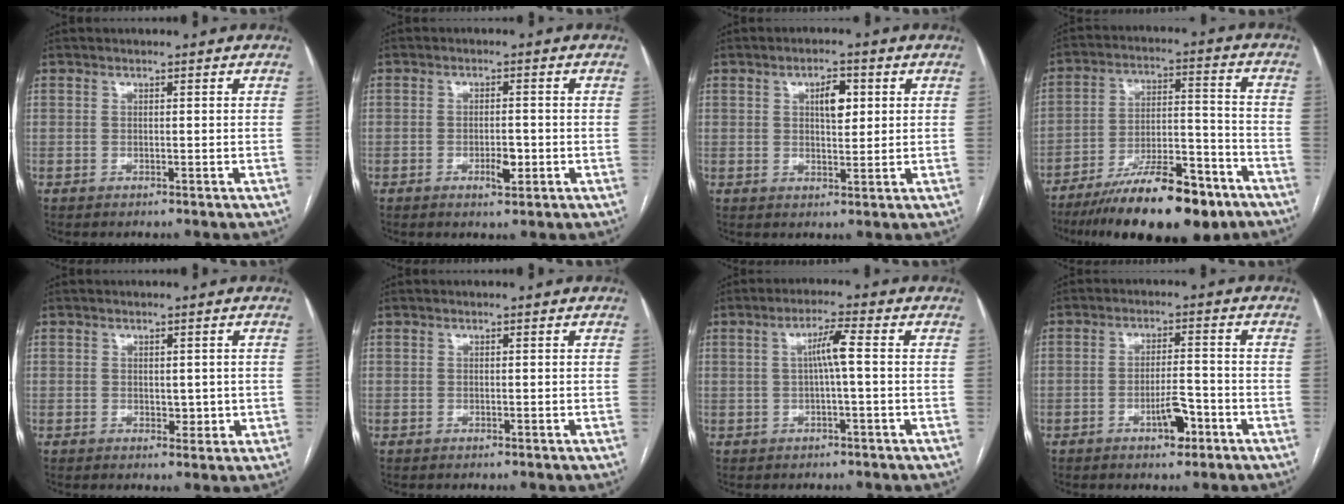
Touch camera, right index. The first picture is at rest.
{"total": 2.8, "force": [-1.0, 1.0, 2.4], "torque": [-0.044, 0.001, -0.011]}
{"total": 4.3, "force": [1.4, 1.7, 3.7], "torque": [-0.059, 0.007, 0.022]}
{"total": 17.8, "force": [-12.7, 4.3, 11.8], "torque": [-0.172, 0.008, -0.208]}
{"total": 2.1, "force": [0.1, 1.6, 1.4], "torque": [-0.018, 0.000, 0.009]}
{"total": 0.0}
{"total": 4.0, "force": [0.2, -0.1, 4.0], "torque": [-0.071, 0.011, 0.005]}
{"total": 4.5, "force": [-2.4, 1.3, 3.6], "torque": [-0.064, 0.003, -0.037]}